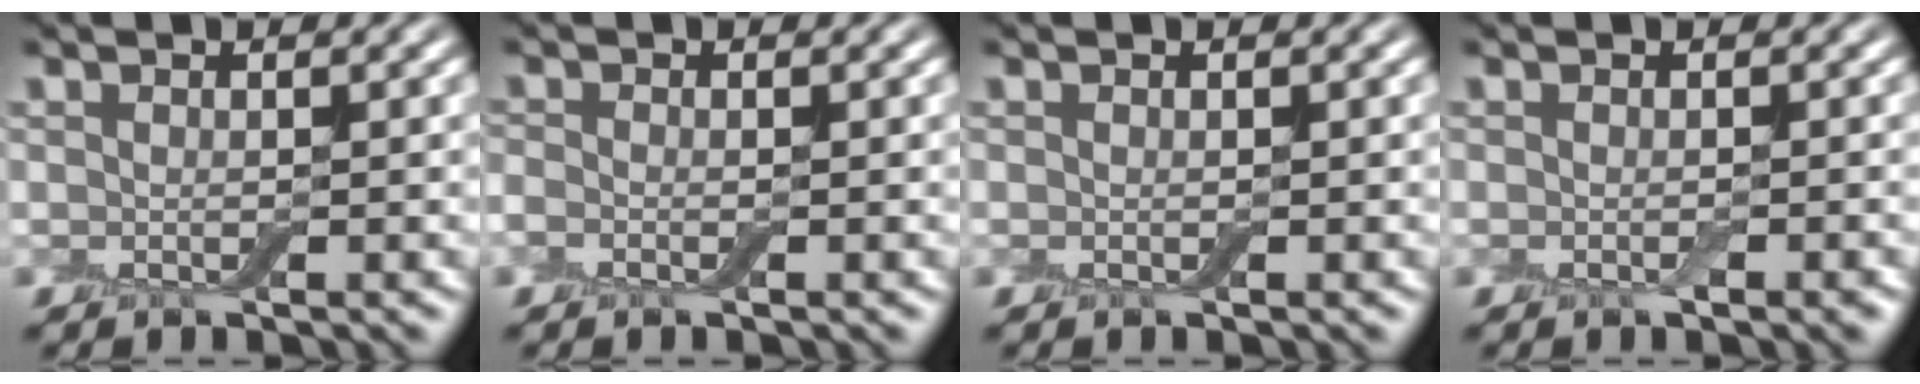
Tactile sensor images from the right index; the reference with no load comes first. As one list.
[{"total": 0.9, "force": [-0.5, 0.5, 0.6], "torque": [-0.016, -0.001, -0.014]}, {"total": 0.0}, {"total": 0.9, "force": [-0.4, 0.2, 0.7], "torque": [-0.012, -0.003, -0.007]}]